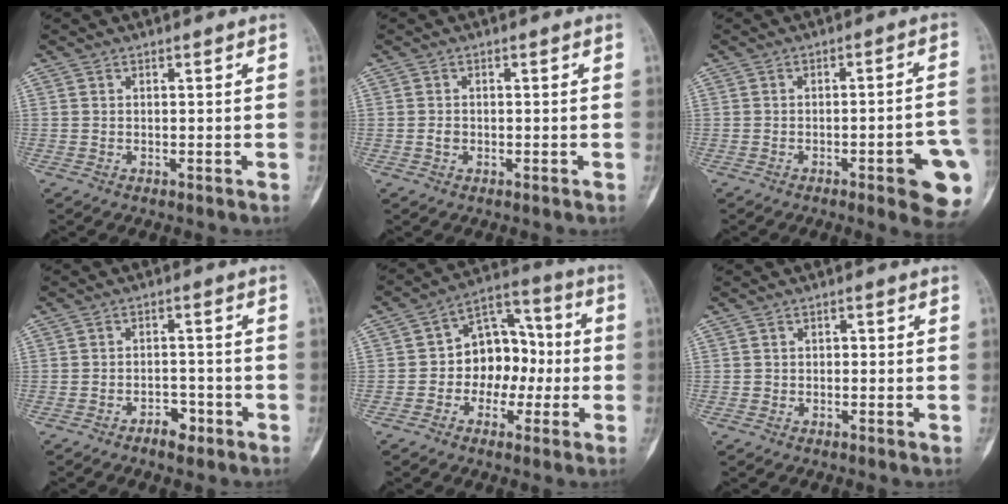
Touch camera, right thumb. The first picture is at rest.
{"total": 1.1, "force": [-0.3, 0.9, 0.6], "torque": [-0.009, 0.003, -0.005]}
{"total": 11.7, "force": [-4.2, 2.4, 10.7], "torque": [-0.104, 0.018, -0.047]}
{"total": 3.4, "force": [-2.4, 1.6, 1.8], "torque": [-0.014, 0.018, -0.038]}
{"total": 11.9, "force": [-1.5, 9.0, 7.7], "torque": [-0.071, 0.046, -0.037]}
{"total": 1.0, "force": [-0.3, 0.8, 0.4], "torque": [0.006, 0.004, -0.008]}